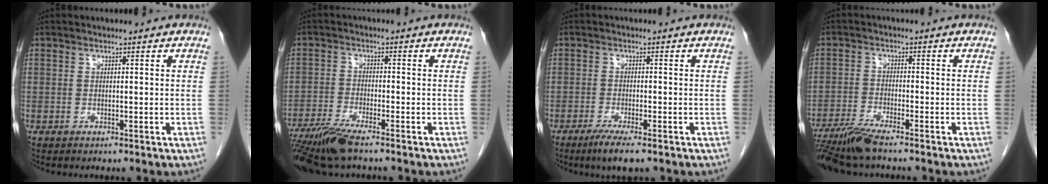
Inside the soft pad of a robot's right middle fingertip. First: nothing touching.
{"total": 7.4, "force": [-5.7, 0.4, 4.7], "torque": [-0.087, -0.020, -0.104]}
{"total": 4.6, "force": [-3.1, 0.4, 3.3], "torque": [-0.059, -0.012, -0.050]}
{"total": 6.8, "force": [-5.6, -0.1, 3.9], "torque": [-0.069, -0.022, -0.103]}